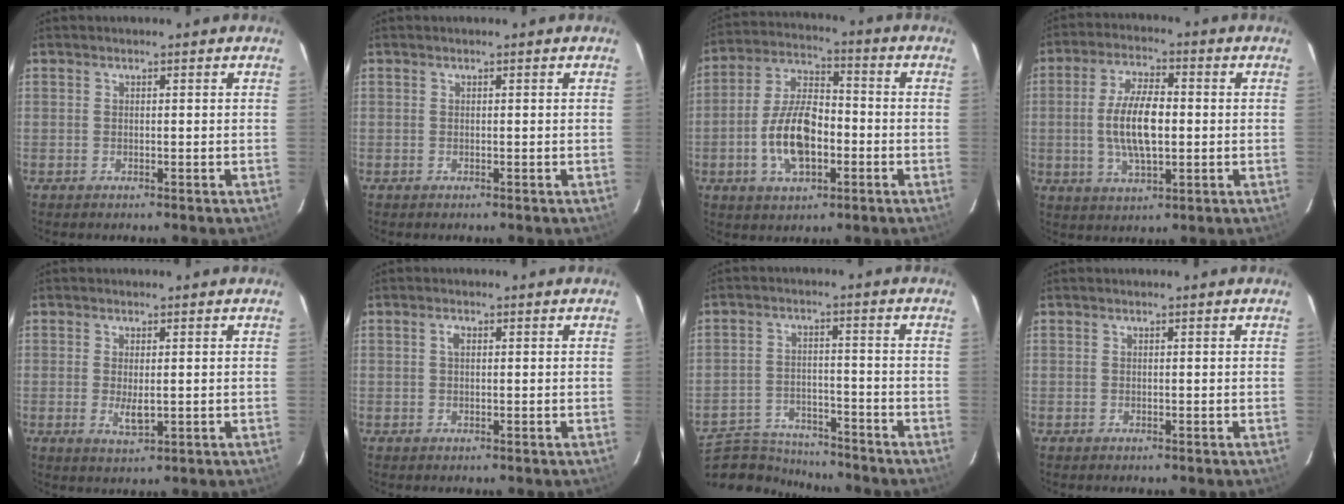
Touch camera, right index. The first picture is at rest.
{"total": 0.0}
{"total": 12.7, "force": [-3.4, 6.5, 10.4], "torque": [-0.211, 0.014, -0.059]}
{"total": 10.8, "force": [-0.5, 4.3, 9.9], "torque": [-0.194, 0.004, -0.007]}
{"total": 3.6, "force": [-0.3, 1.3, 3.4], "torque": [-0.062, -0.009, -0.001]}
{"total": 1.3, "force": [0.3, 0.8, 1.0], "torque": [-0.020, 0.003, 0.004]}
{"total": 14.2, "force": [-13.1, 4.2, 3.6], "torque": [-0.104, 0.004, -0.206]}
{"total": 0.0}